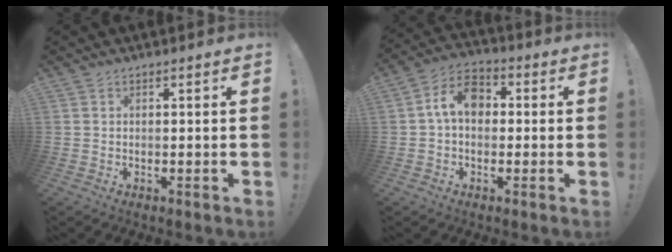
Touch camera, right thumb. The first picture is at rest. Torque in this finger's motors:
{"motor_torque": [1.30, 1.46, 0.87, 0.01, 0.07]}